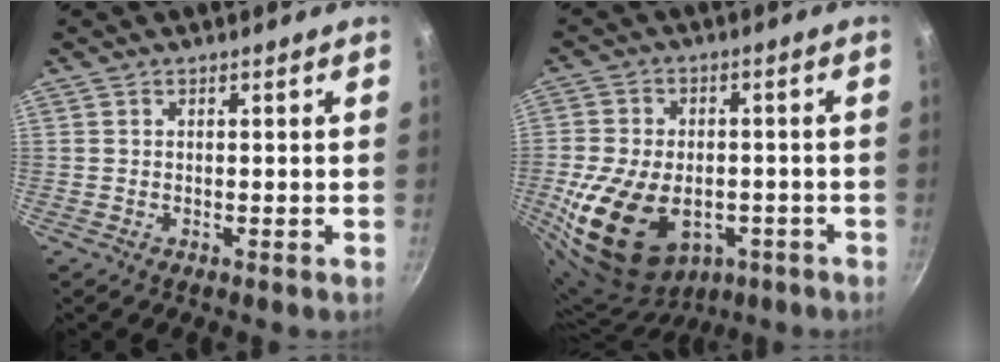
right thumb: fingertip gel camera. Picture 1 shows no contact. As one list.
[{"total": 19.4, "force": [-5.5, 13.3, 13.1], "torque": [-0.237, 0.017, -0.076]}]